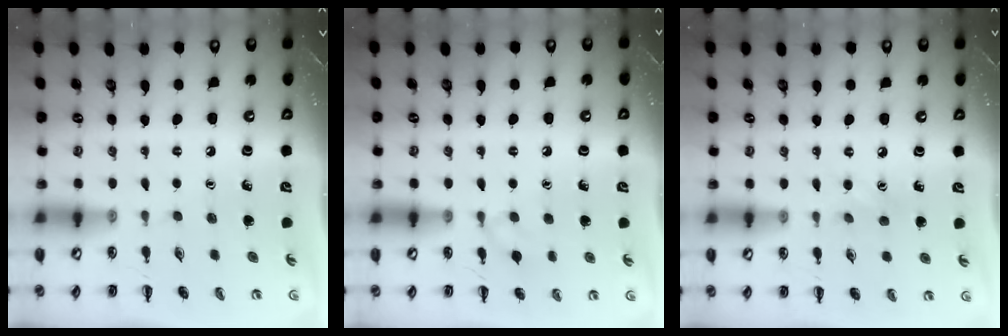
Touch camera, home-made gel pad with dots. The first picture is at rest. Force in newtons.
{"total": 5.8, "press": 5.5, "slide": 2.0}
{"total": 2.0, "press": 1.9, "slide": 0.6}